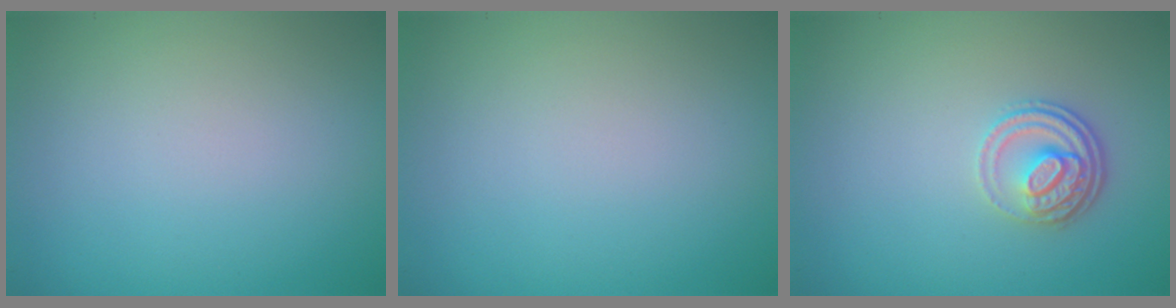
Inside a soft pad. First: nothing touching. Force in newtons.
{"total": 0.0}
{"total": 2.8, "press": 2.3, "slide": 1.7}